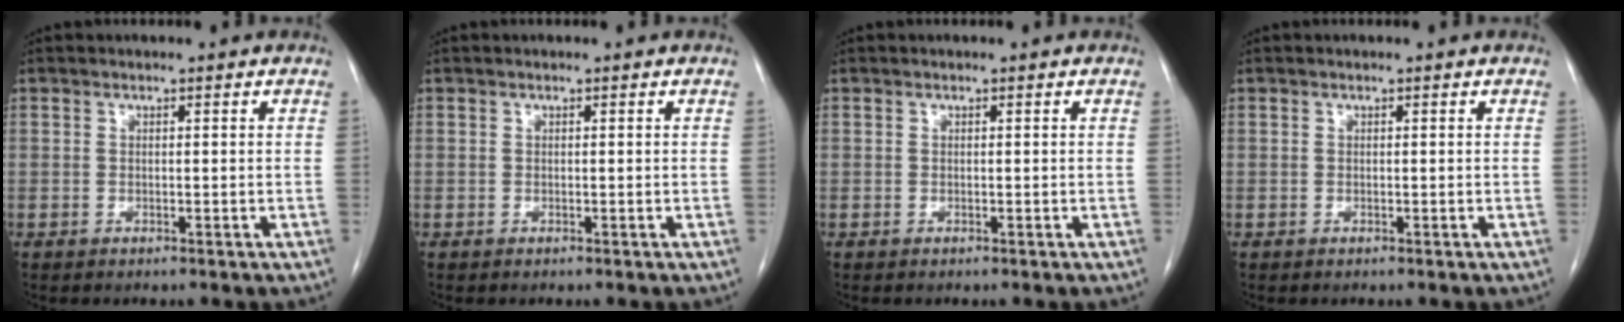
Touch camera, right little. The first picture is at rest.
{"total": 0.0}
{"total": 0.0}
{"total": 0.0}